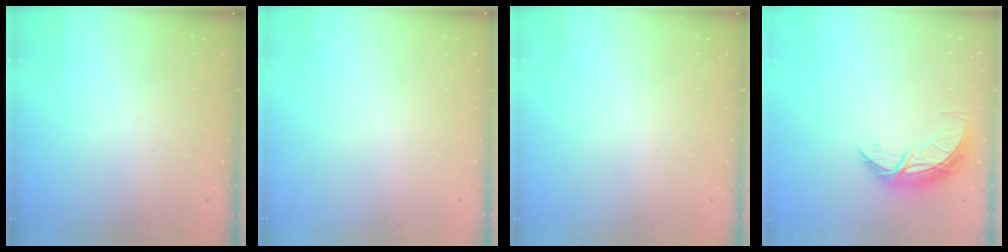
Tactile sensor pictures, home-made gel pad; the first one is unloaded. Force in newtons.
{"total": 0.0}
{"total": 0.0}
{"total": 9.6, "press": 9.6, "slide": 1.0}